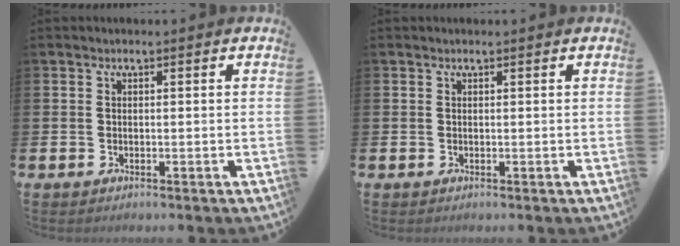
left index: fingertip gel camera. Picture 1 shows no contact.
{"total": 0.0}